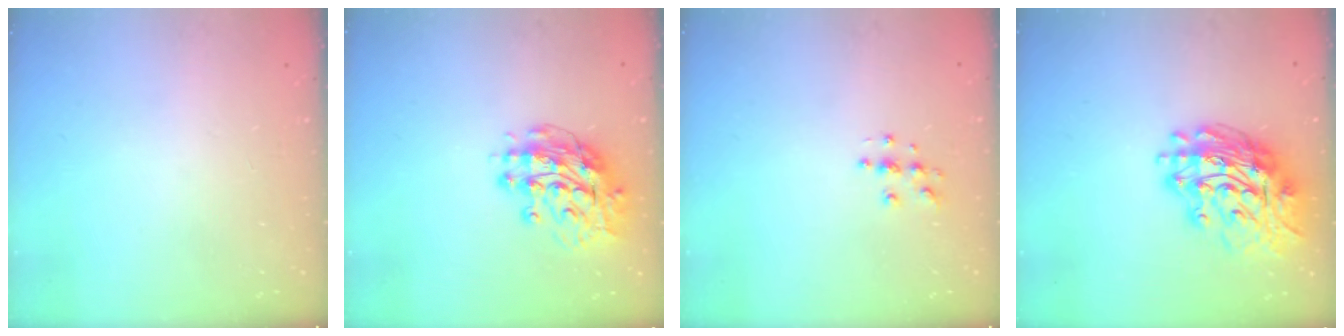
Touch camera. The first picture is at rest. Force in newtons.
{"total": 13.7, "press": 13.6, "slide": 1.5}
{"total": 4.6, "press": 4.6, "slide": 0.2}
{"total": 17.2, "press": 17.1, "slide": 1.9}